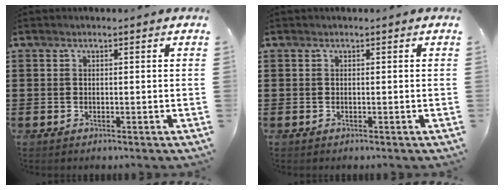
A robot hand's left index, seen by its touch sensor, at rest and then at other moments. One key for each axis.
{"total": 0.0}